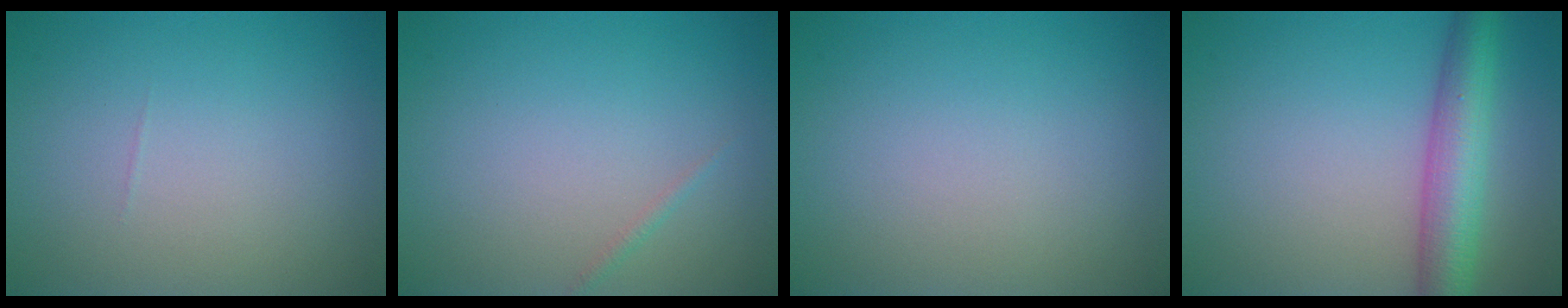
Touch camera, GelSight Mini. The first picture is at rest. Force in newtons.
{"total": 0.6, "press": 0.6, "slide": 0.0}
{"total": 0.0}
{"total": 5.7, "press": 5.7, "slide": 0.1}